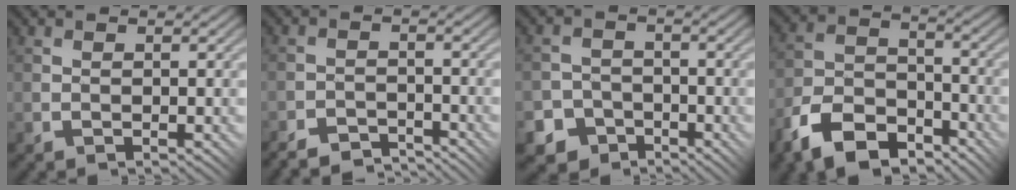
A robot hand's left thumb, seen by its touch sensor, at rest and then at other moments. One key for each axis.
{"total": 4.5, "fx": -4.4, "fy": 0.4, "fz": 0.6, "tx": -0.008, "ty": 0.003, "tz": -0.083}
{"total": 6.5, "fx": -4.3, "fy": 4.9, "fz": 0.7, "tx": -0.012, "ty": -0.008, "tz": -0.092}
{"total": 10.9, "fx": -7.7, "fy": 5.4, "fz": 5.5, "tx": -0.120, "ty": -0.007, "tz": -0.154}